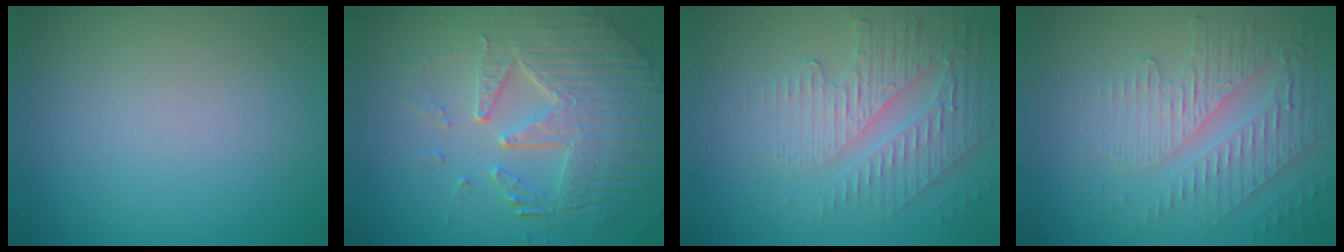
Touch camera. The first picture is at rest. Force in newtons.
{"total": 7.6, "press": 5.5, "slide": 5.2}
{"total": 3.9, "press": 3.5, "slide": 1.7}
{"total": 4.0, "press": 3.3, "slide": 2.3}